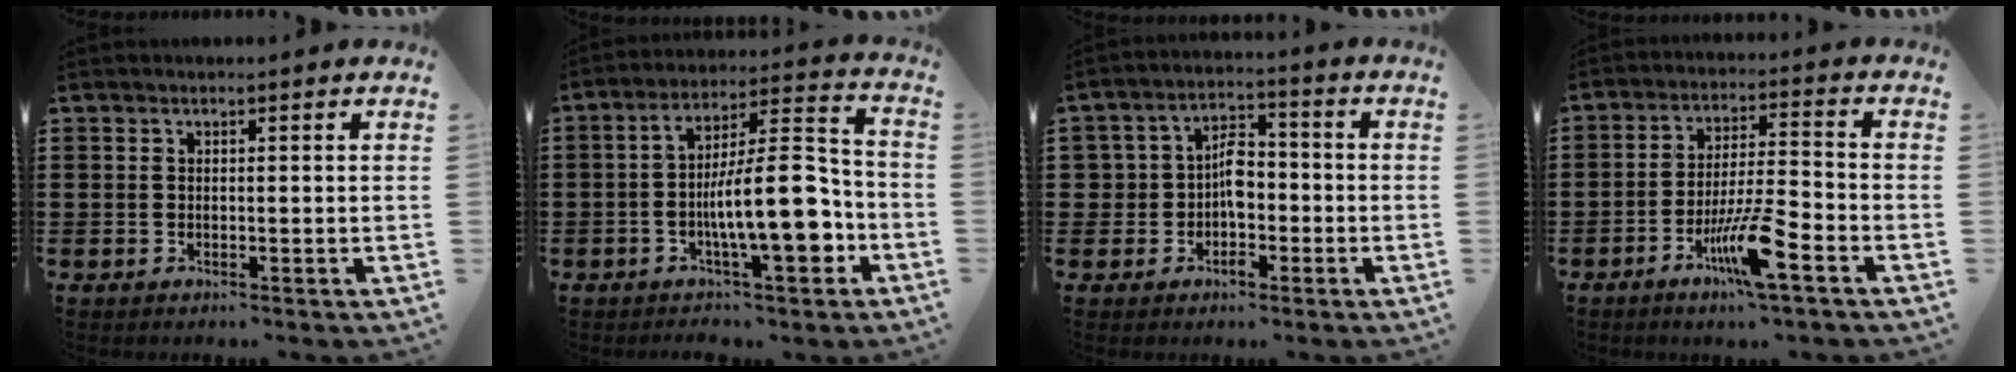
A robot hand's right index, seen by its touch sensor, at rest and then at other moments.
{"total": 15.2, "force": [-4.8, 5.2, 13.4], "torque": [-0.214, 0.003, -0.085]}
{"total": 5.5, "force": [-1.3, 4.0, 3.6], "torque": [-0.065, 0.009, -0.026]}
{"total": 9.1, "force": [-4.6, 1.1, 7.8], "torque": [-0.156, -0.006, -0.087]}